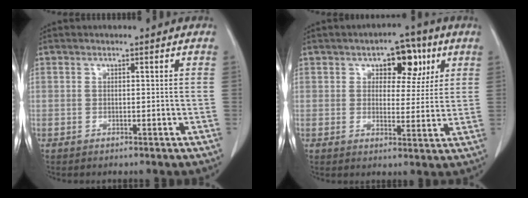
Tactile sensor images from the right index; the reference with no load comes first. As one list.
[{"total": 7.4, "force": [3.3, 4.1, 5.2], "torque": [-0.059, 0.017, 0.045]}]